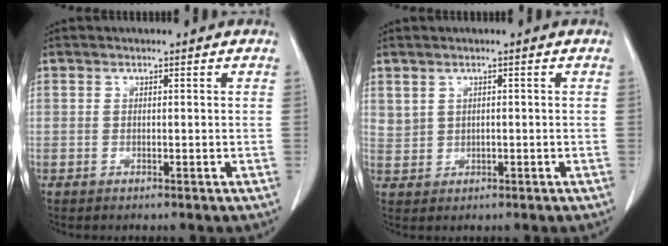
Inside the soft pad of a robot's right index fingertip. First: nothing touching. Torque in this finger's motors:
{"motor_torque": [0.02, 0.00, -0.01, 0.01]}